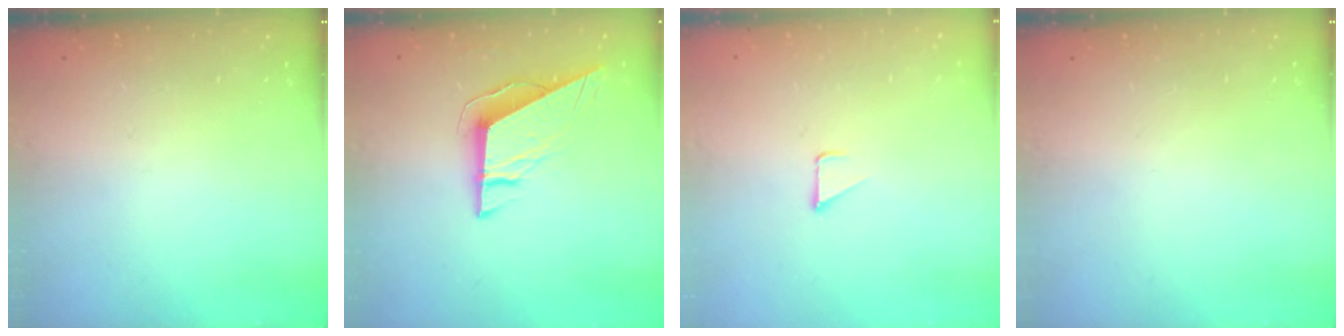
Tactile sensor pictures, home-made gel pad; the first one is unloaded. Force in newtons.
{"total": 9.6, "press": 9.5, "slide": 1.0}
{"total": 1.2, "press": 1.2, "slide": 0.1}
{"total": 0.0}